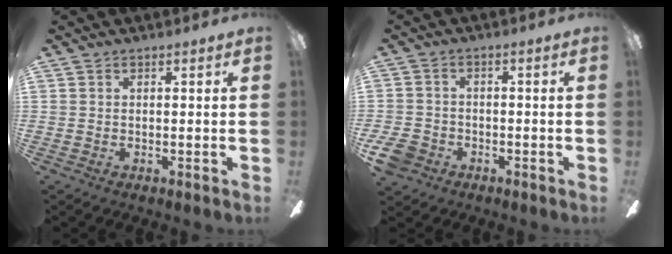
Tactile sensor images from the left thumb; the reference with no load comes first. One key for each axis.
{"total": 5.9, "fx": -3.3, "fy": 4.3, "fz": 2.4, "tx": -0.066, "ty": 0.018, "tz": -0.066}